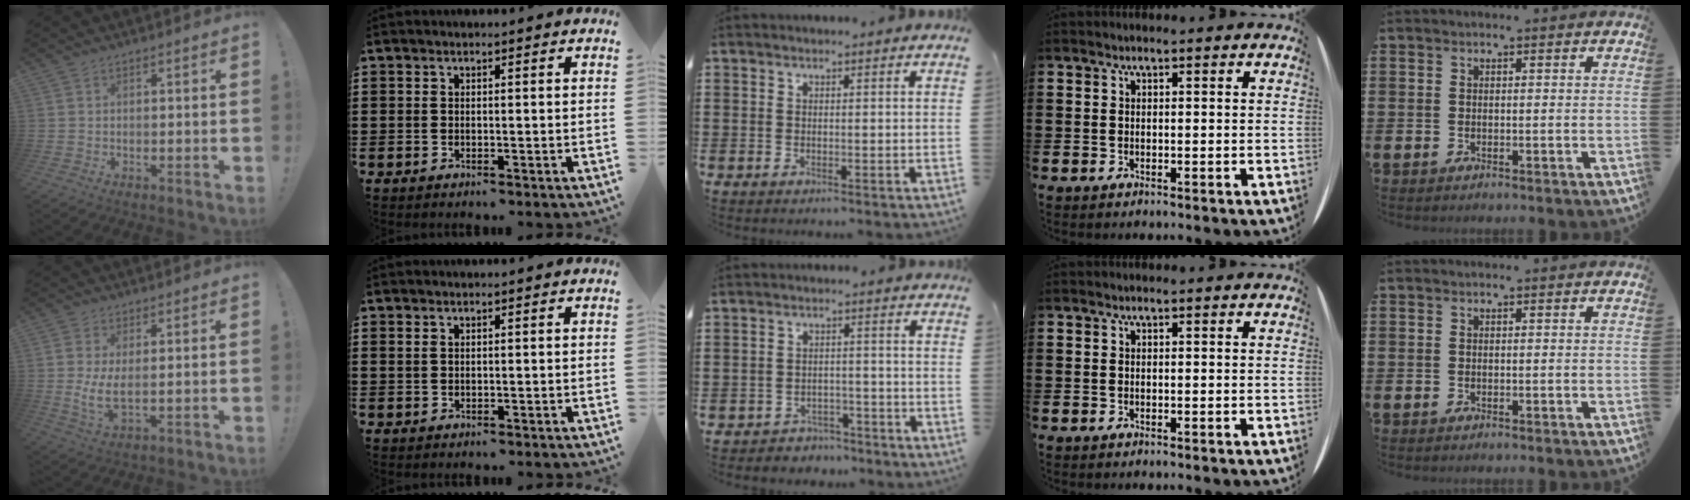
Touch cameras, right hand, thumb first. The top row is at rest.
{"thumb": {"total": 6.2, "force": [1.0, 2.6, 5.5], "torque": [-0.093, -0.014, 0.020]}, "index": {"total": 0.7, "force": [0.5, 0.4, 0.3], "torque": [-0.007, 0.002, 0.009]}, "middle": {"total": 2.7, "force": [-2.7, 0.5, -0.3], "torque": [-0.004, 0.002, -0.060]}}